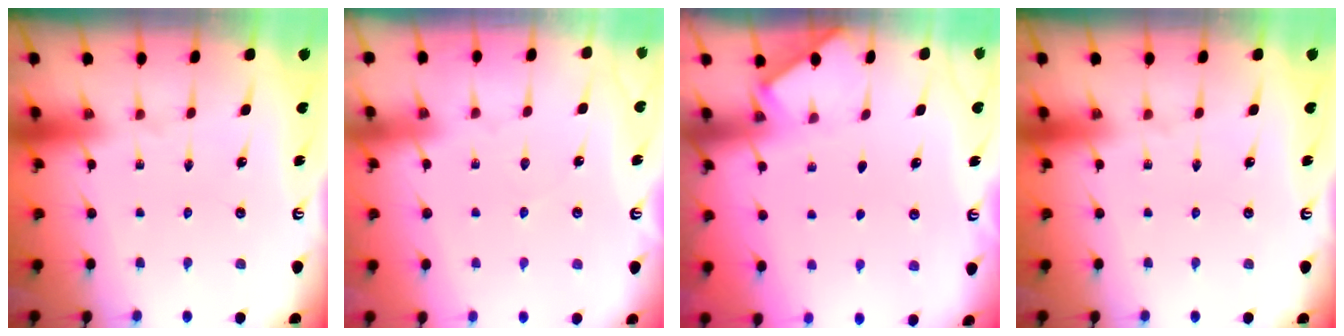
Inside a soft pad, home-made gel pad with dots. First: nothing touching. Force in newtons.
{"total": 2.3, "press": 2.3, "slide": 0.4}
{"total": 2.0, "press": 2.0, "slide": 0.3}
{"total": 0.0}